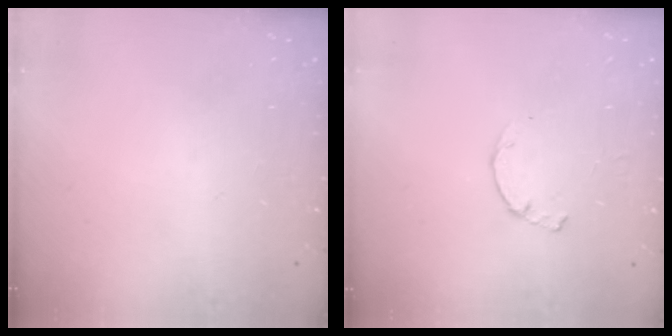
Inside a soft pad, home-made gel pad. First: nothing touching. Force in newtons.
{"total": 1.2, "press": 1.1, "slide": 0.3}